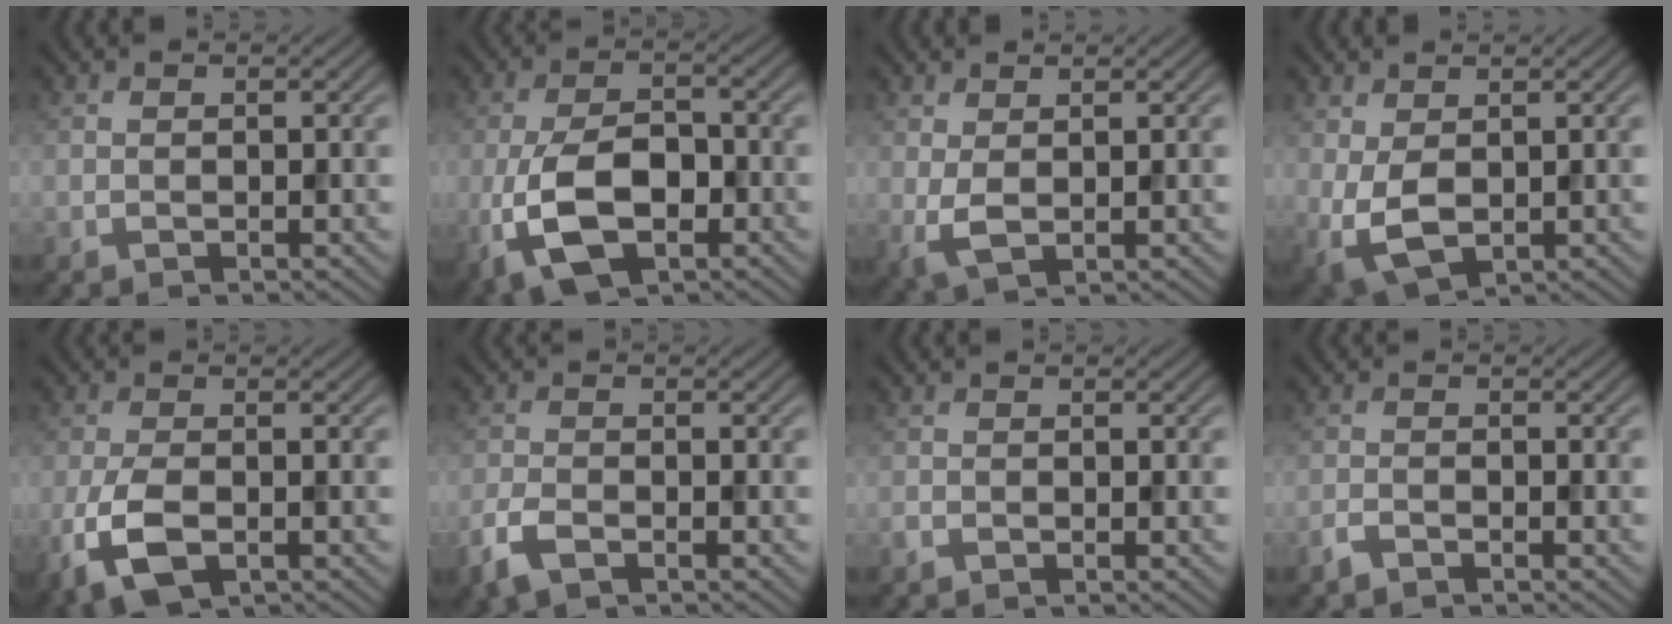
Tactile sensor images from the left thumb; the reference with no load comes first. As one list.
[{"total": 9.5, "force": [-3.5, 4.9, 7.3], "torque": [-0.163, -0.013, -0.071]}, {"total": 2.7, "force": [0.8, 1.2, 2.2], "torque": [-0.057, -0.004, 0.018]}, {"total": 5.0, "force": [0.1, 3.0, 3.9], "torque": [-0.100, -0.009, 0.006]}, {"total": 6.2, "force": [-2.5, 3.0, 4.9], "torque": [-0.120, -0.014, -0.051]}, {"total": 3.6, "force": [-2.3, 1.4, 2.3], "torque": [-0.056, -0.009, -0.055]}, {"total": 0.6, "force": [-0.5, 0.3, 0.2], "torque": [-0.005, -0.001, -0.010]}, {"total": 1.5, "force": [-1.3, 0.3, 0.7], "torque": [-0.018, -0.001, -0.032]}]